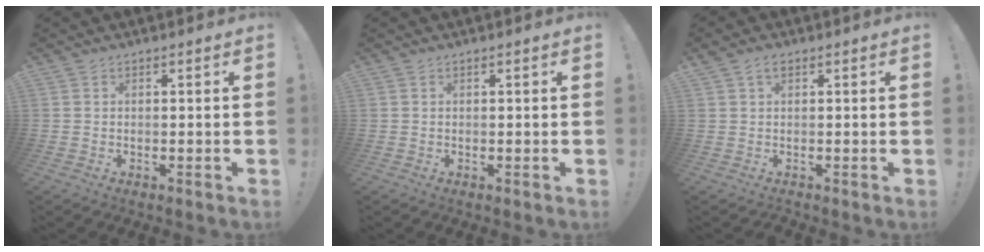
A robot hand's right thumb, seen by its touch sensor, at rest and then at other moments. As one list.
[{"total": 0.0}, {"total": 2.5, "force": [1.0, 1.7, 1.5], "torque": [-0.025, 0.000, 0.017]}]